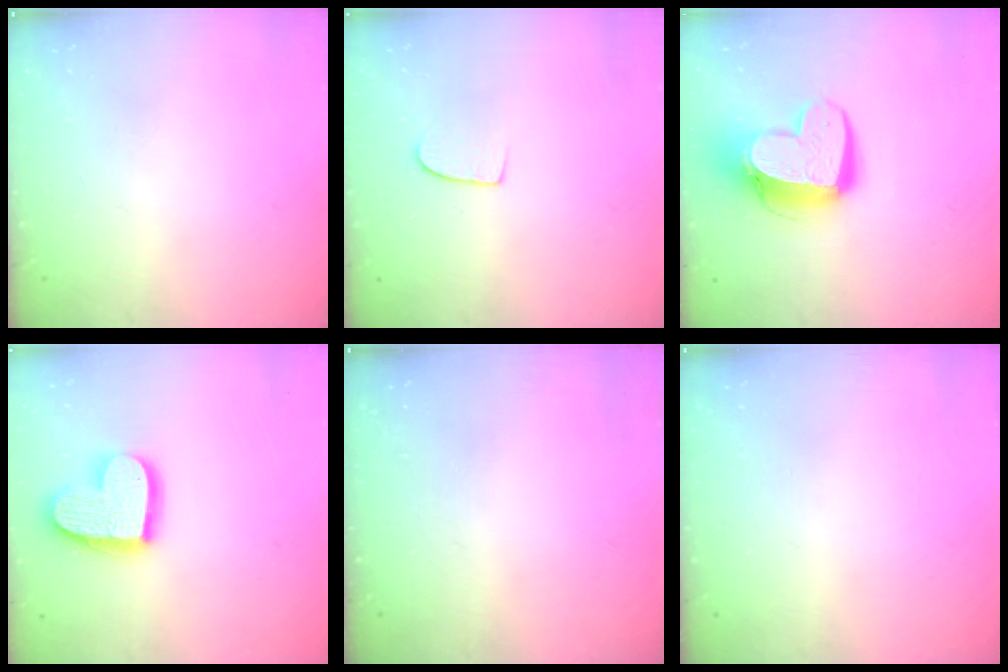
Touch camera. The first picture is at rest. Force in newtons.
{"total": 6.1, "press": 6.1, "slide": 0.4}
{"total": 15.5, "press": 15.5, "slide": 1.2}
{"total": 16.2, "press": 16.1, "slide": 1.3}
{"total": 0.0}
{"total": 0.0}